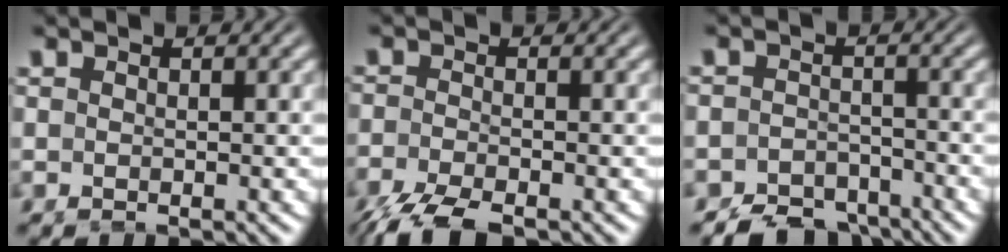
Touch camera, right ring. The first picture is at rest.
{"total": 4.4, "force": [-3.9, 1.1, 1.6], "torque": [-0.033, -0.024, -0.061]}
{"total": 6.8, "force": [-6.2, 2.8, 0.7], "torque": [0.017, -0.018, -0.111]}